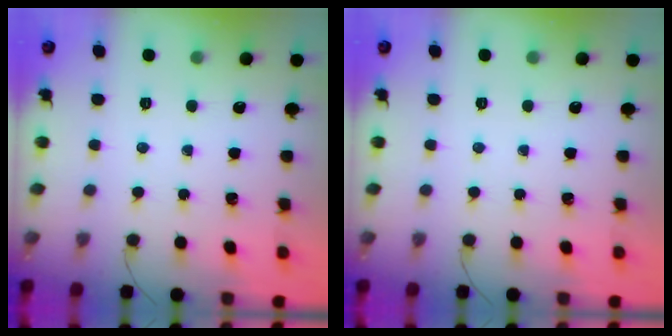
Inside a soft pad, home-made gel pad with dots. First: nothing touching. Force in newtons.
{"total": 0.0}